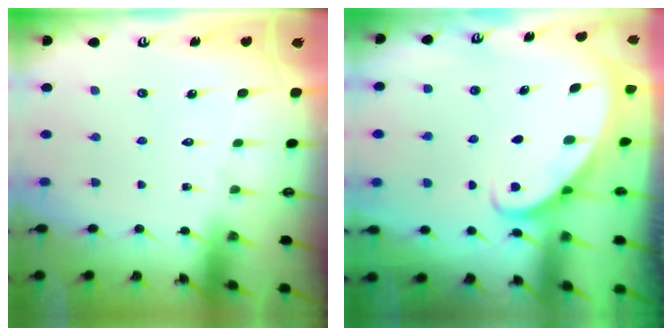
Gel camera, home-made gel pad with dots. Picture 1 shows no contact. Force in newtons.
{"total": 2.3, "press": 2.3, "slide": 0.3}